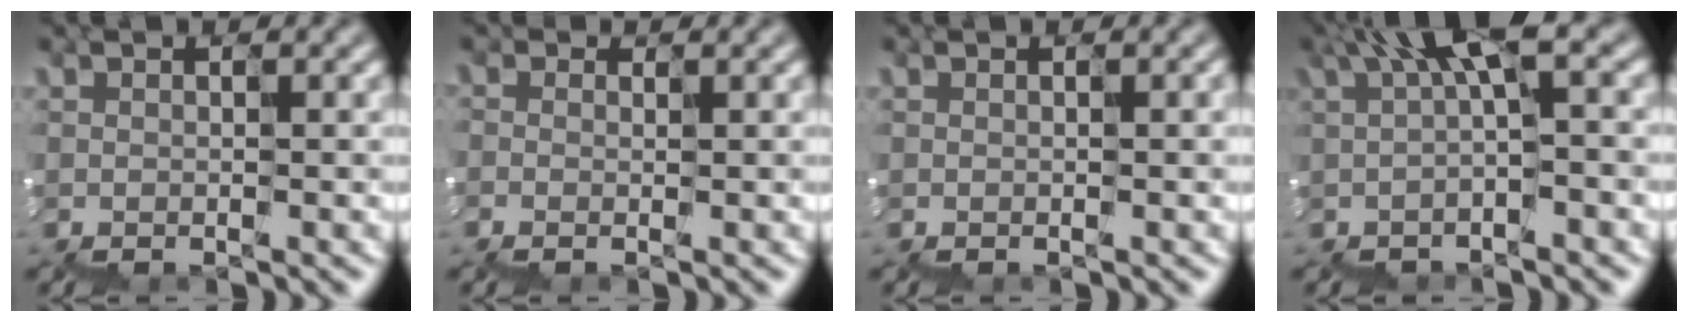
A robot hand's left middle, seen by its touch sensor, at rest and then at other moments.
{"total": 1.1, "force": [-0.5, -0.4, -0.9], "torque": [0.004, -0.011, -0.010]}
{"total": 0.6, "force": [0.1, 0.2, 0.6], "torque": [-0.007, 0.002, 0.001]}
{"total": 3.4, "force": [1.1, 0.4, 3.2], "torque": [-0.073, 0.010, 0.013]}